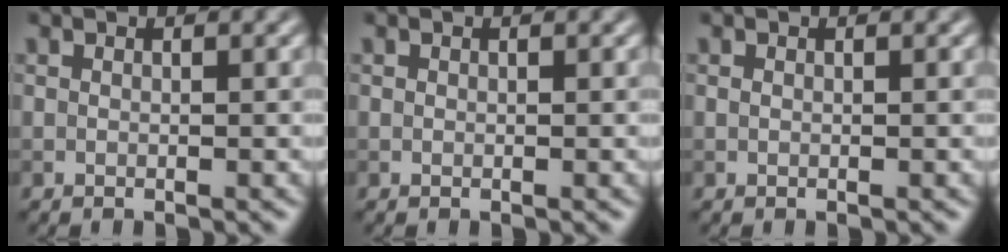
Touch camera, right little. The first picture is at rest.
{"total": 0.0}
{"total": 0.0}